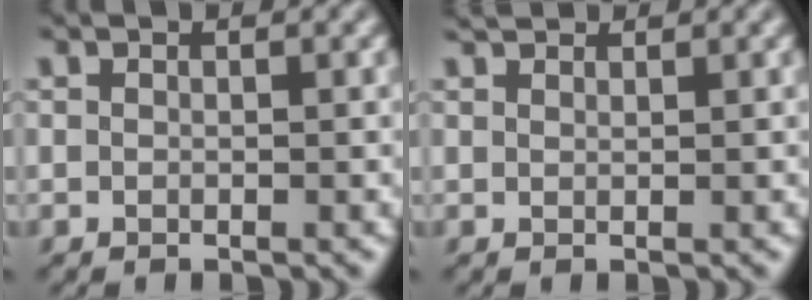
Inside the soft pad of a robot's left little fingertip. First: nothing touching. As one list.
[{"total": 1.3, "force": [1.3, 0.2, 0.2], "torque": [-0.012, 0.012, 0.028]}]